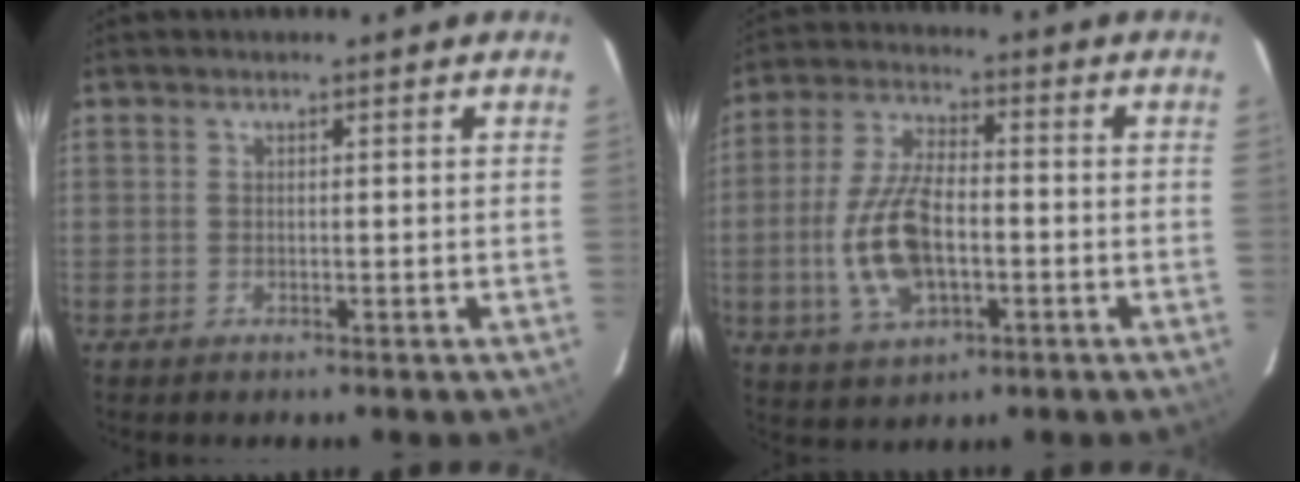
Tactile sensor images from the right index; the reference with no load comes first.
{"total": 13.2, "force": [-2.7, 6.5, 11.2], "torque": [-0.237, 0.002, -0.046]}